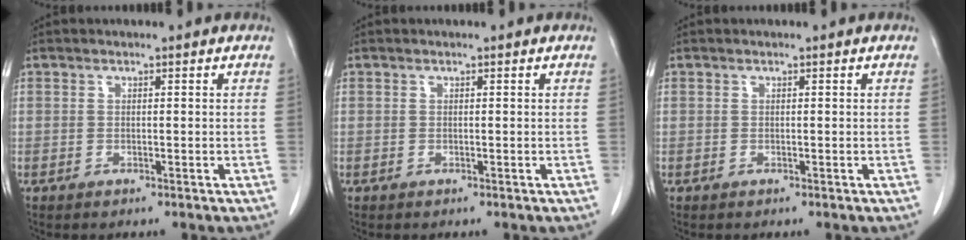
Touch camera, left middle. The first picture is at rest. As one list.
[{"total": 0.0}, {"total": 0.0}]